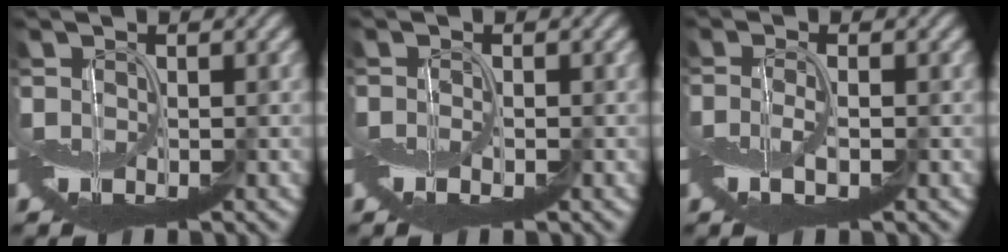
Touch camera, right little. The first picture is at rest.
{"total": 0.9, "force": [-0.6, 0.0, 0.6], "torque": [-0.016, 0.000, -0.015]}
{"total": 1.5, "force": [-0.6, 0.2, 1.4], "torque": [-0.038, -0.001, -0.014]}